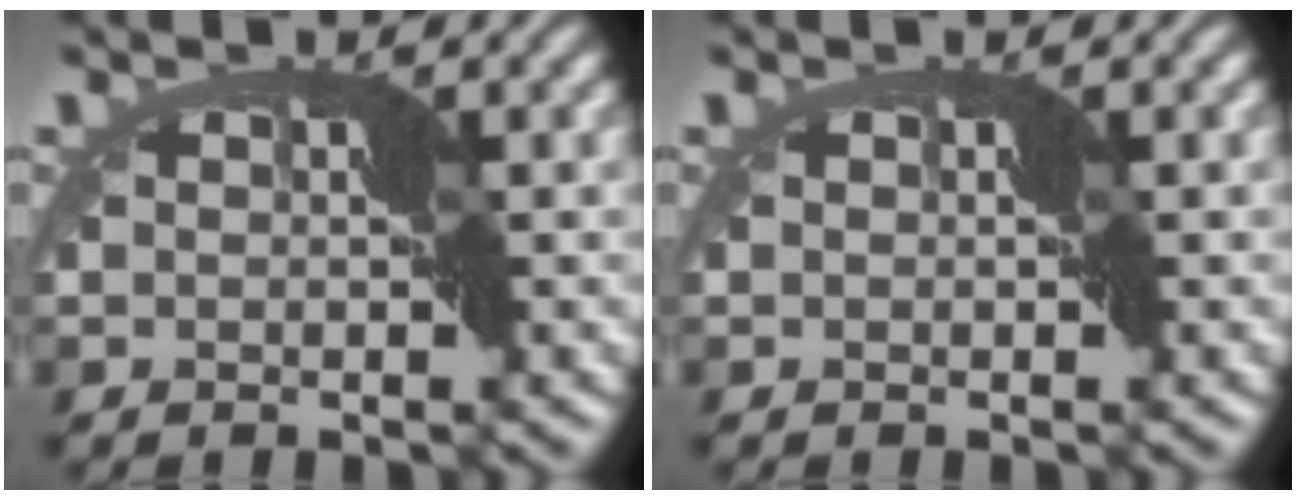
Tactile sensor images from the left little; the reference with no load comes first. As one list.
[{"total": 0.0}]